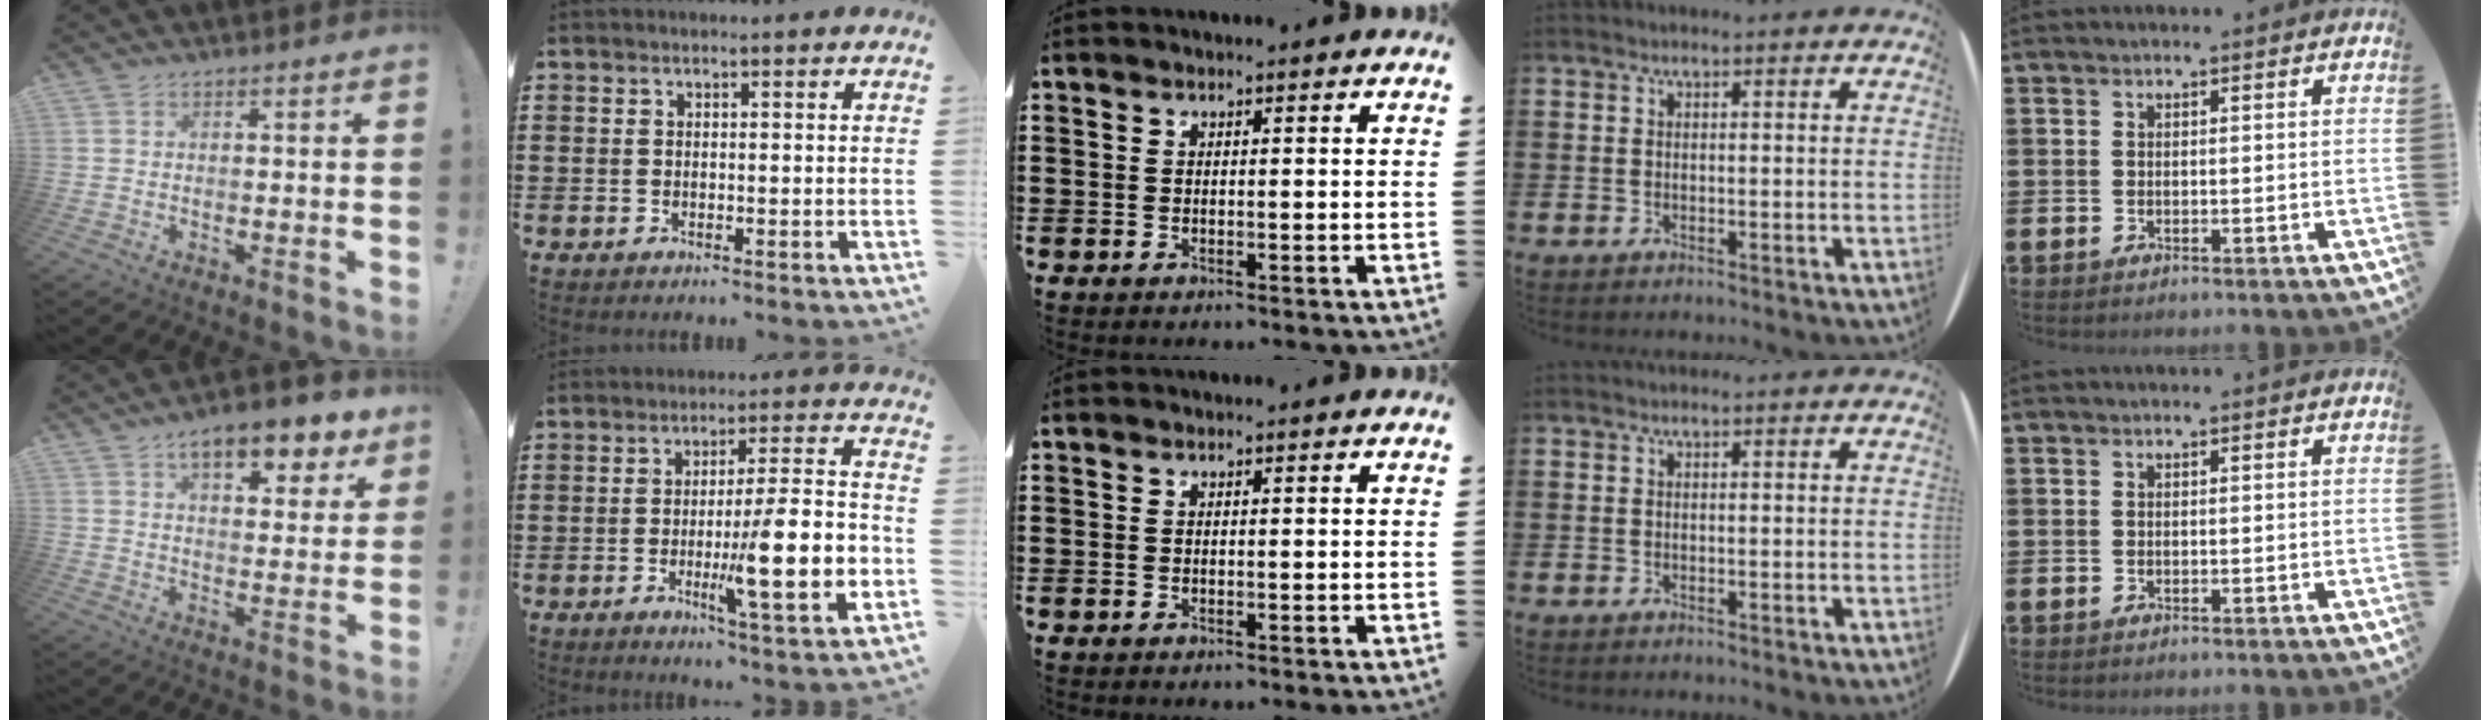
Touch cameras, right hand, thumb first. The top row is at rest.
{"thumb": {"total": 11.4, "force": [7.2, 4.4, 7.7], "torque": [-0.109, -0.039, 0.121]}, "index": {"total": 13.8, "force": [-3.1, 2.1, 13.3], "torque": [-0.214, -0.012, -0.054]}}